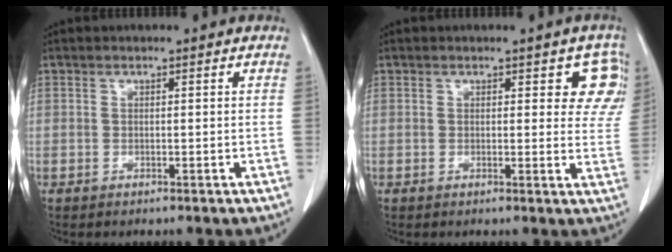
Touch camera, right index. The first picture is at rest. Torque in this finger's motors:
{"motor_torque": [0.23, -0.02, 0.09, 0.00]}